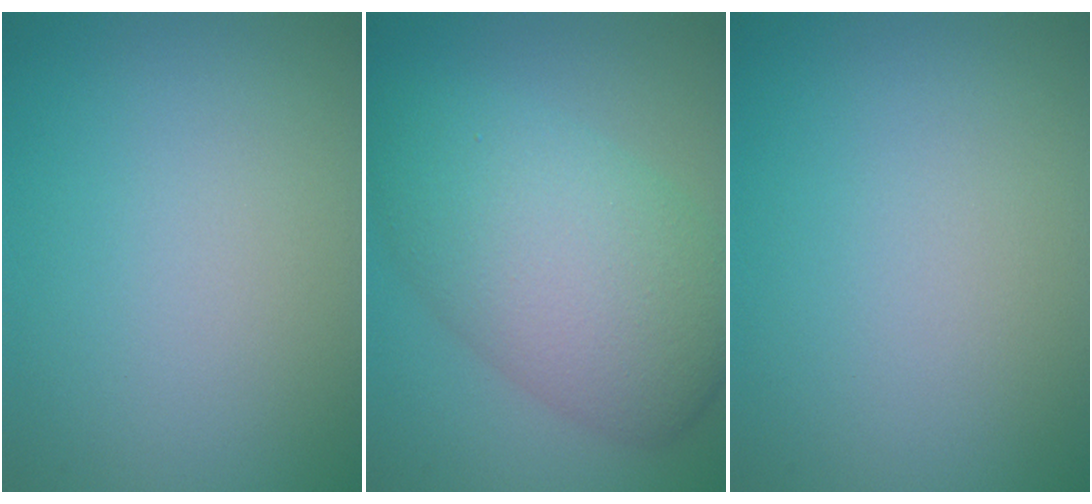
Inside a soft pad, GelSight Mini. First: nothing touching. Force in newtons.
{"total": 8.7, "press": 8.7, "slide": 0.1}
{"total": 0.0}